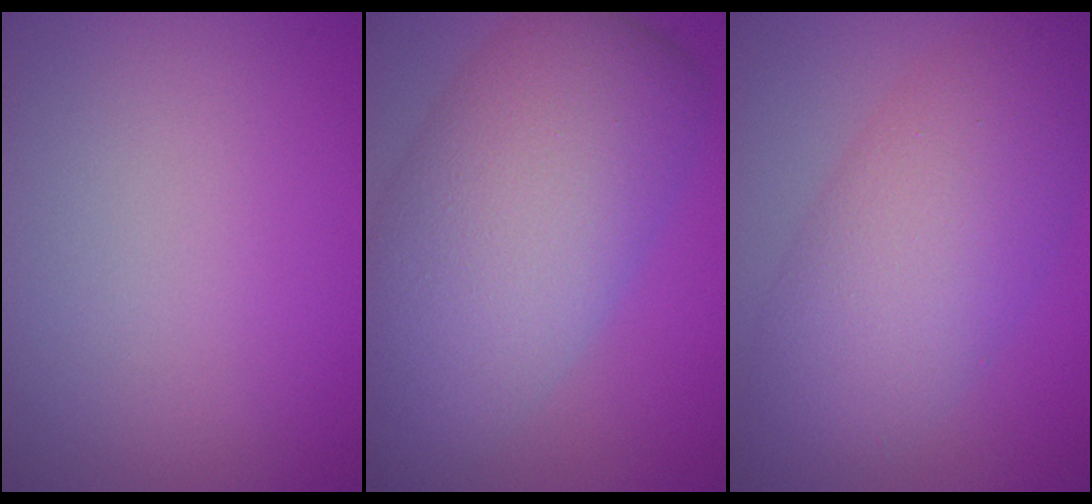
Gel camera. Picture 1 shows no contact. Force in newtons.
{"total": 11.3, "press": 11.3, "slide": 0.8}
{"total": 7.5, "press": 7.5, "slide": 0.2}